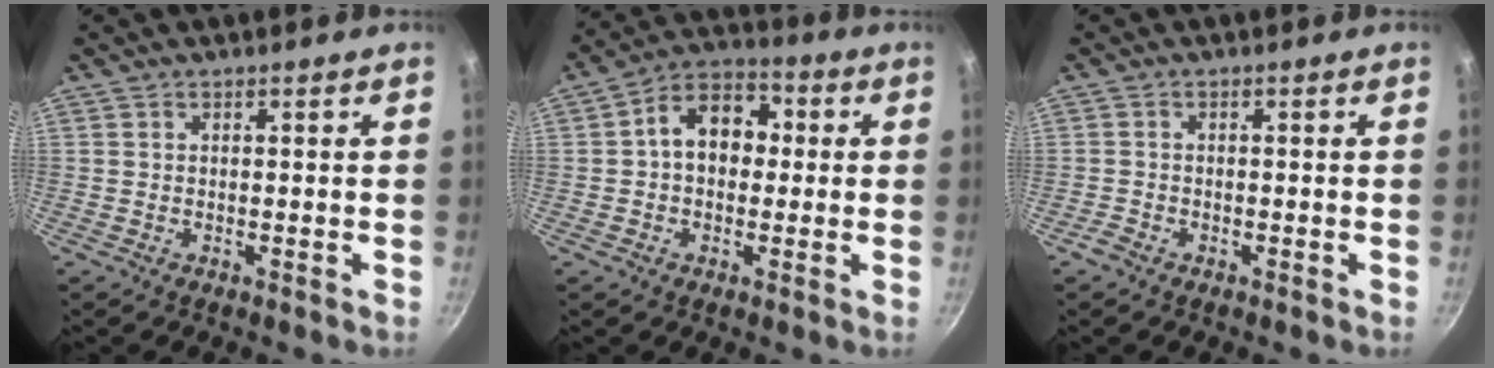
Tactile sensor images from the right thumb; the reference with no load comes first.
{"total": 10.6, "force": [0.9, 7.8, 7.1], "torque": [-0.066, 0.030, -0.006]}
{"total": 1.8, "force": [-1.3, 1.1, 0.7], "torque": [-0.019, 0.009, -0.027]}